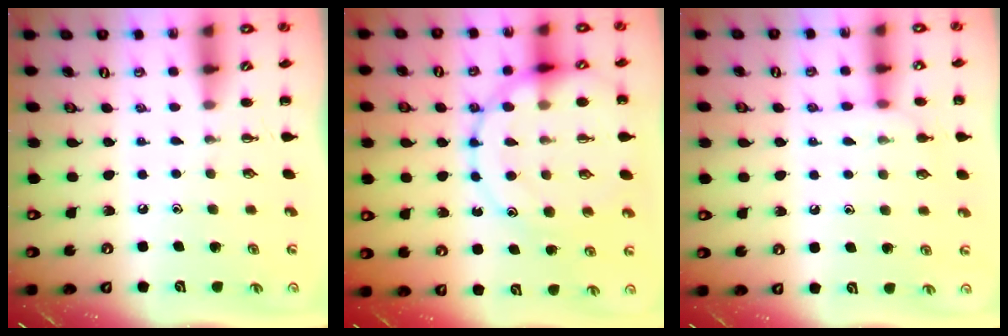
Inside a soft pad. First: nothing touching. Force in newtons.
{"total": 18.8, "press": 18.7, "slide": 1.9}
{"total": 7.7, "press": 7.5, "slide": 1.5}